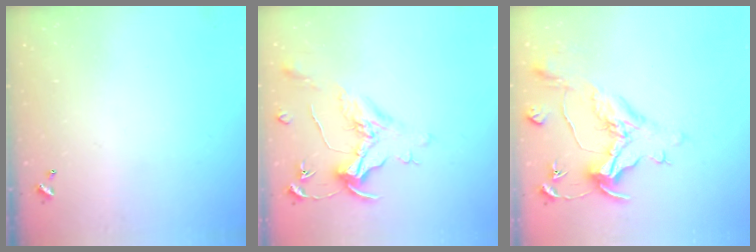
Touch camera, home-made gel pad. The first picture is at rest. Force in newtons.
{"total": 1.6, "press": 1.4, "slide": 0.7}
{"total": 1.5, "press": 0.8, "slide": 1.2}